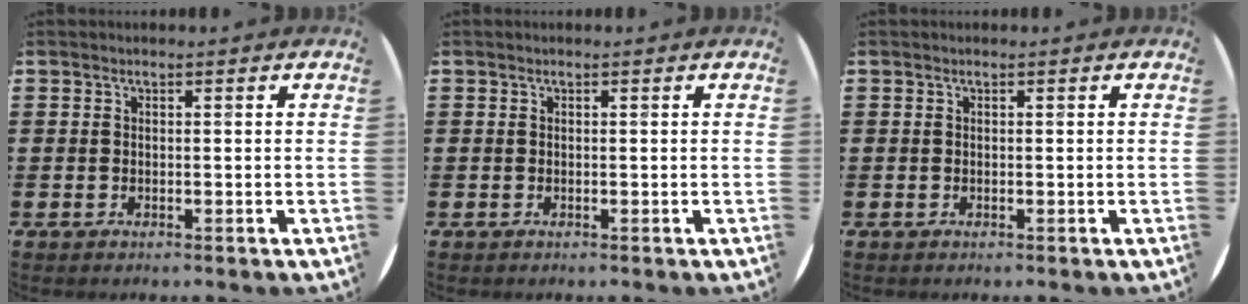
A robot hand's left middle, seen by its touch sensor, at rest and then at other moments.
{"total": 0.0}
{"total": 0.0}